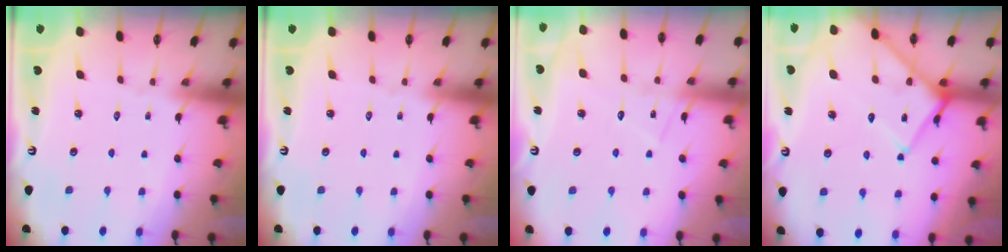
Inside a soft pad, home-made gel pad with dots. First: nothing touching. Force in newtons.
{"total": 0.0}
{"total": 9.4, "press": 9.4, "slide": 0.8}
{"total": 12.2, "press": 12.1, "slide": 1.1}